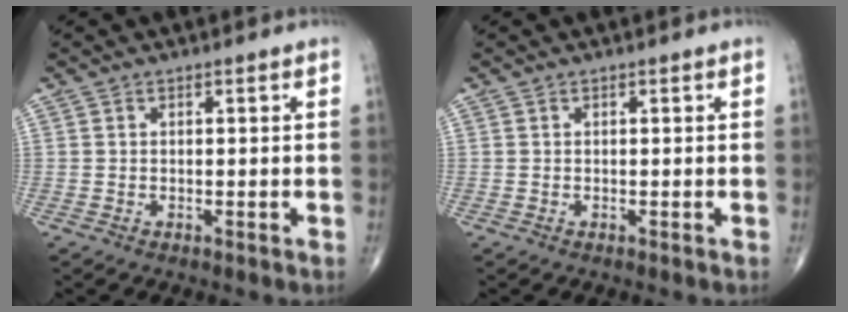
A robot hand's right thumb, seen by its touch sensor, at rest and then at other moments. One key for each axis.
{"total": 0.0}